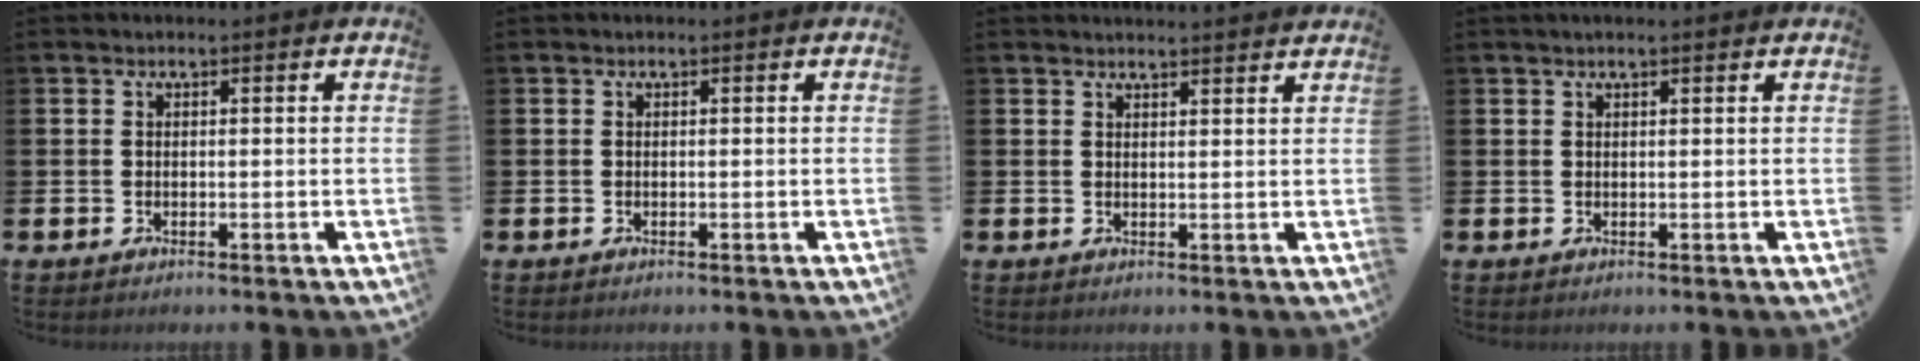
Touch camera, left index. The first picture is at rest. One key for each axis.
{"total": 0.0}
{"total": 2.1, "fx": 2.1, "fy": -0.2, "fz": -0.1, "tx": 0.008, "ty": -0.015, "tz": 0.036}
{"total": 1.0, "fx": 0.9, "fy": 0.0, "fz": 0.4, "tx": 0.002, "ty": -0.002, "tz": 0.013}